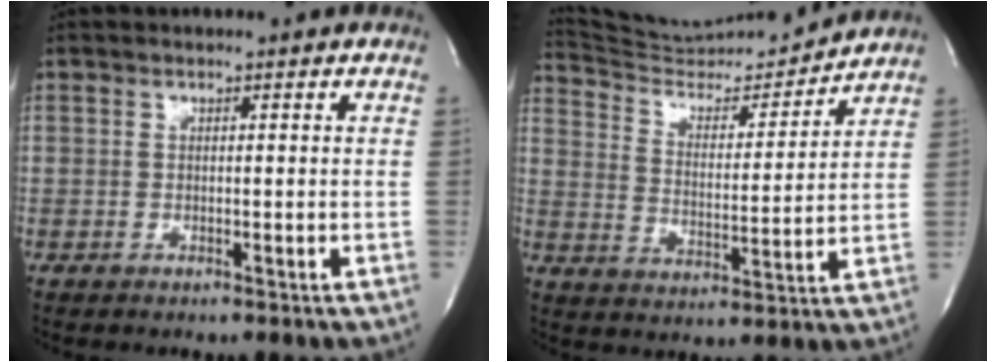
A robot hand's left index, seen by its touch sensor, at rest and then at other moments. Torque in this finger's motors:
{"motor_torque": [0.00, -0.19, -0.03, -0.02]}